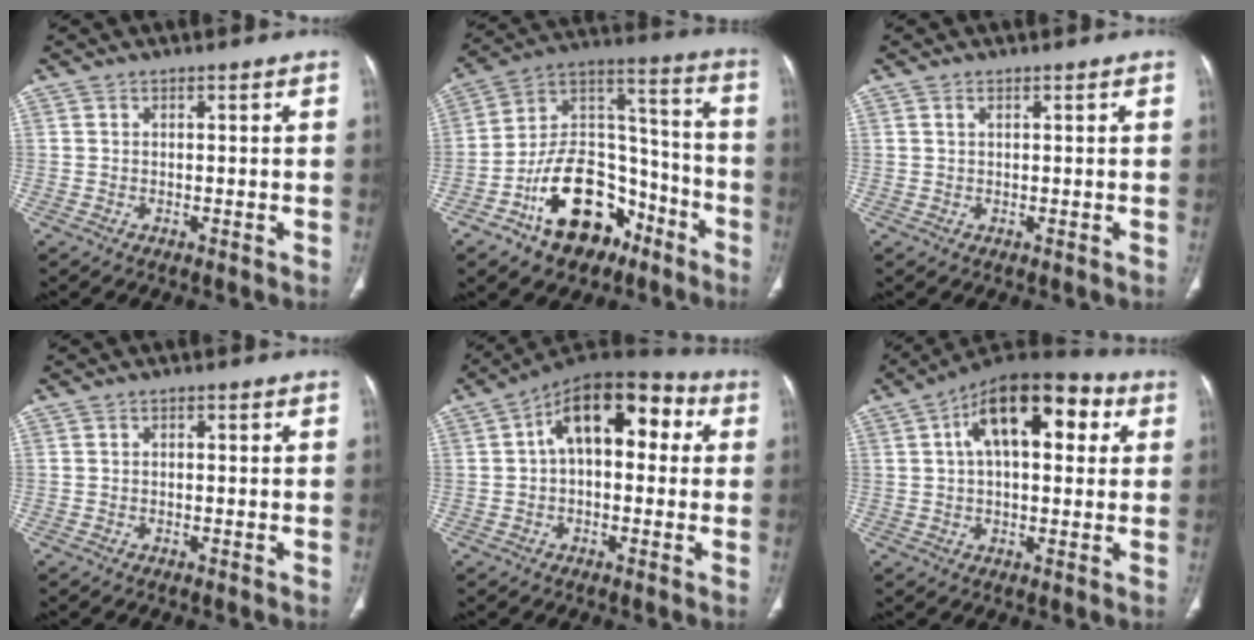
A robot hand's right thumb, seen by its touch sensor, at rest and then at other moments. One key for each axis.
{"total": 20.9, "fx": -10.8, "fy": 13.0, "fz": 12.2, "tx": -0.152, "ty": 0.096, "tz": -0.175}
{"total": 0.7, "fx": 0.4, "fy": 0.4, "fz": 0.5, "tx": -0.011, "ty": 0.003, "tz": 0.008}
{"total": 0.7, "fx": 0.1, "fy": 0.4, "fz": 0.6, "tx": -0.011, "ty": 0.004, "tz": 0.002}
{"total": 15.7, "fx": 3.2, "fy": 8.8, "fz": 12.6, "tx": -0.158, "ty": 0.044, "tz": 0.039}
{"total": 17.8, "fx": 5.2, "fy": 9.0, "fz": 14.4, "tx": -0.193, "ty": 0.026, "tz": 0.071}